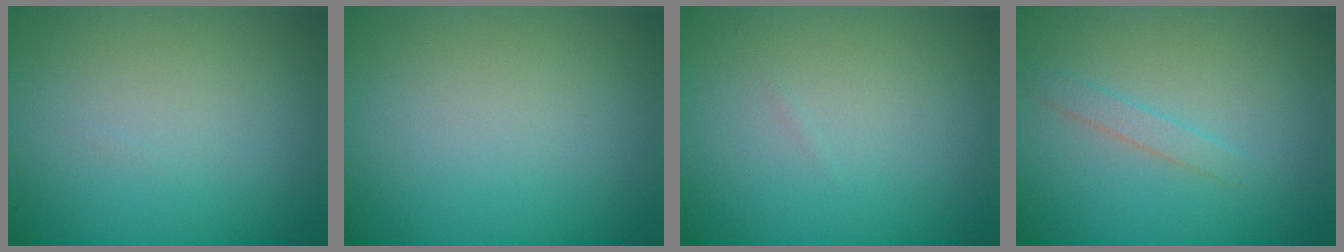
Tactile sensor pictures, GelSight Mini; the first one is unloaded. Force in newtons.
{"total": 0.0}
{"total": 0.0}
{"total": 1.2, "press": 1.2, "slide": 0.1}